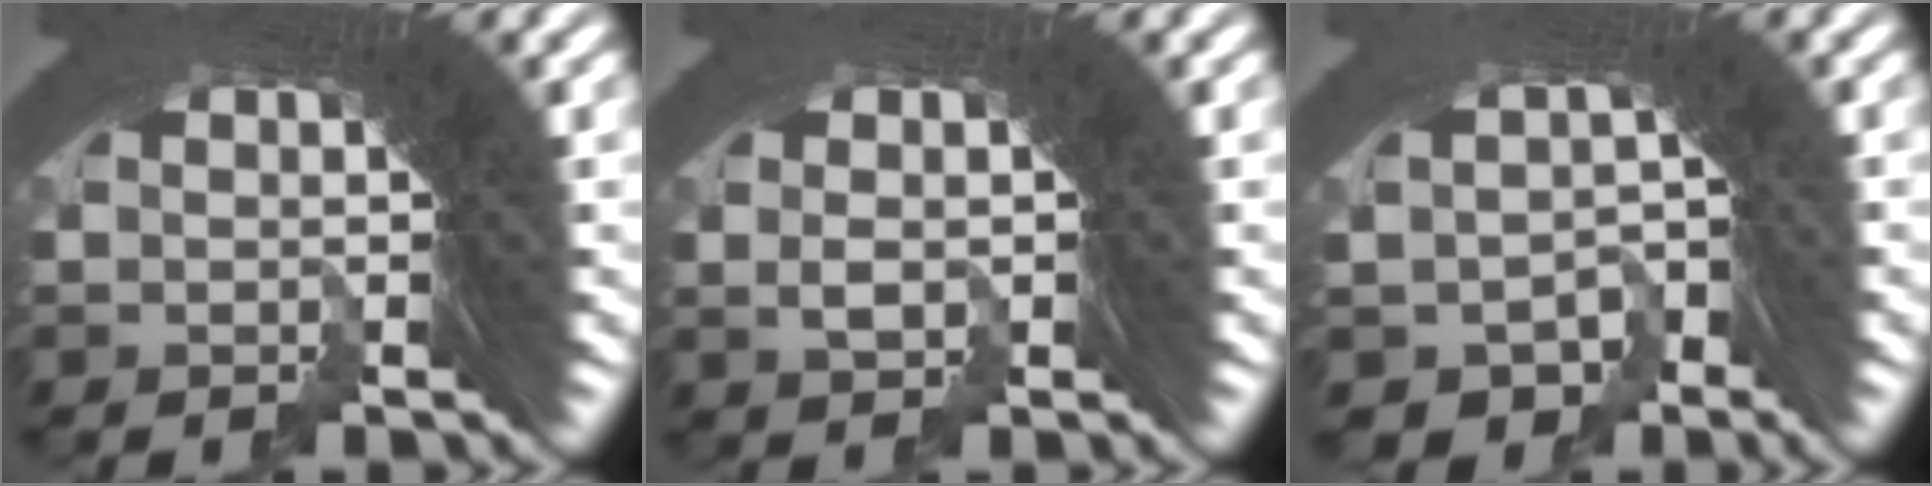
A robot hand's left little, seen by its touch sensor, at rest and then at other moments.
{"total": 2.0, "force": [-0.3, 2.0, 0.6], "torque": [-0.013, 0.004, -0.004]}
{"total": 8.0, "force": [-5.9, 5.5, -0.5], "torque": [-0.035, -0.049, -0.084]}